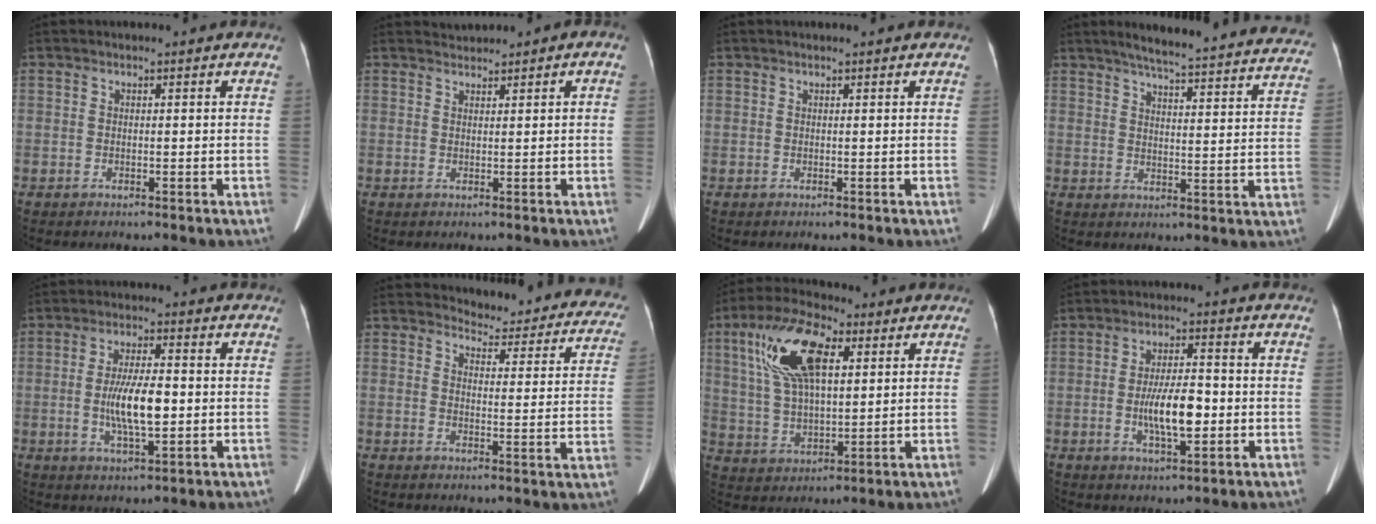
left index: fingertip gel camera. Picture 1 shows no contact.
{"total": 1.2, "force": [1.1, 0.4, 0.2], "torque": [-0.004, 0.019, 0.020]}
{"total": 1.5, "force": [1.3, 0.0, 0.7], "torque": [-0.011, 0.019, 0.017]}
{"total": 27.8, "force": [25.2, 2.5, 11.4], "torque": [-0.153, -0.053, 0.293]}
{"total": 7.9, "force": [-0.9, 1.8, 7.6], "torque": [-0.151, -0.004, -0.017]}
{"total": 17.3, "force": [16.4, 4.1, 3.7], "torque": [-0.011, -0.064, 0.161]}
{"total": 13.5, "force": [5.1, 5.3, 11.4], "torque": [-0.238, 0.025, 0.096]}
{"total": 7.6, "force": [-1.5, 2.1, 7.2], "torque": [-0.140, -0.001, -0.028]}